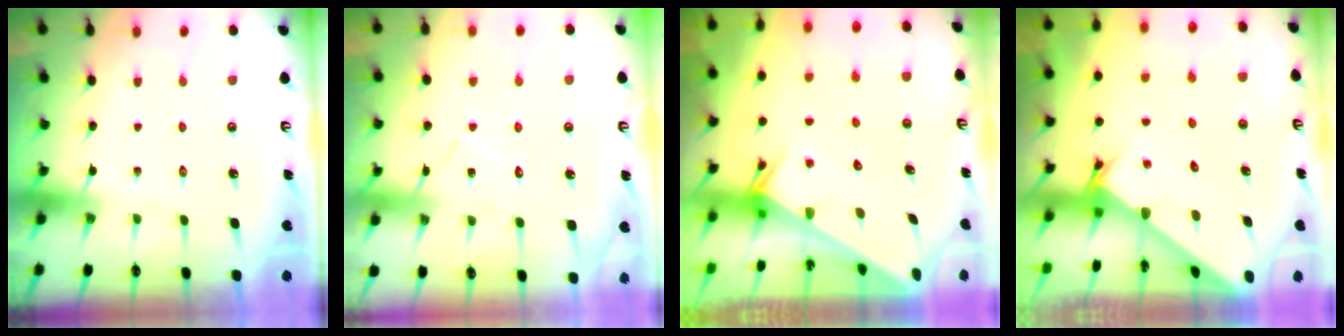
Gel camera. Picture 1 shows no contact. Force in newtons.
{"total": 8.7, "press": 8.7, "slide": 0.5}
{"total": 2.5, "press": 2.5, "slide": 0.1}
{"total": 2.6, "press": 2.6, "slide": 0.3}